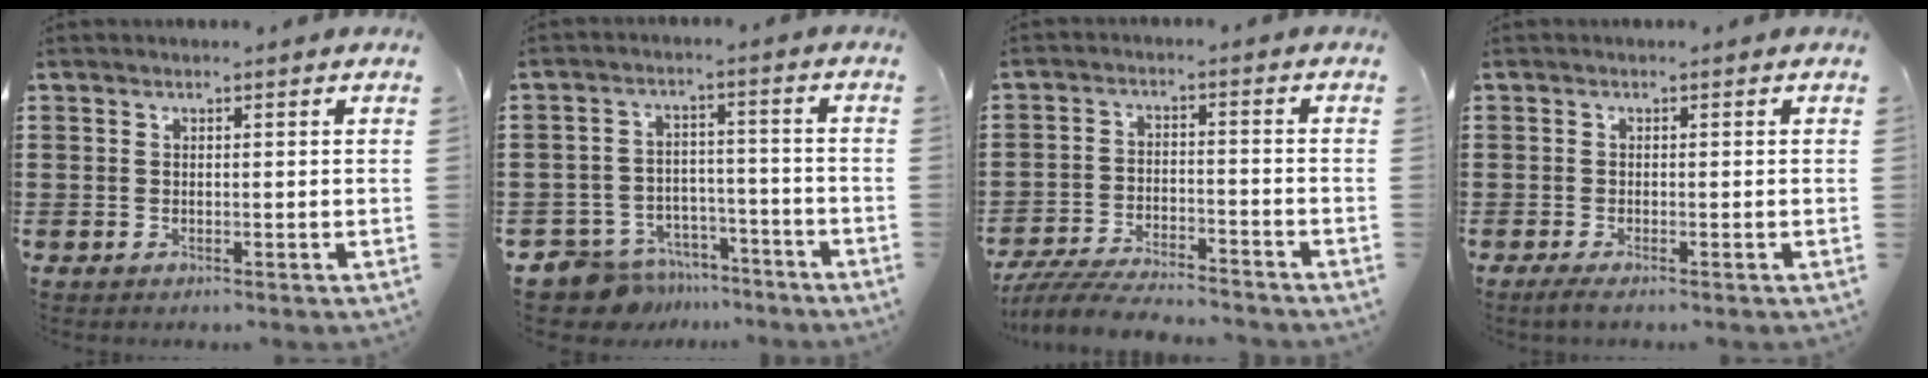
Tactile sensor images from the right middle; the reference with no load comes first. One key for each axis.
{"total": 8.1, "fx": -7.8, "fy": 2.3, "fz": 1.0, "tx": -0.036, "ty": 0.018, "tz": -0.158}
{"total": 6.4, "fx": -6.1, "fy": 0.6, "fz": 1.8, "tx": -0.034, "ty": 0.003, "tz": -0.119}
{"total": 1.0, "fx": -0.6, "fy": 0.1, "fz": 0.8, "tx": -0.013, "ty": -0.004, "tz": -0.010}